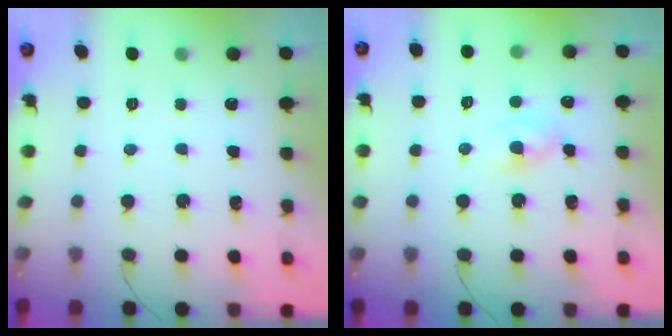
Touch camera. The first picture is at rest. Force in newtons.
{"total": 2.2, "press": 2.0, "slide": 1.1}